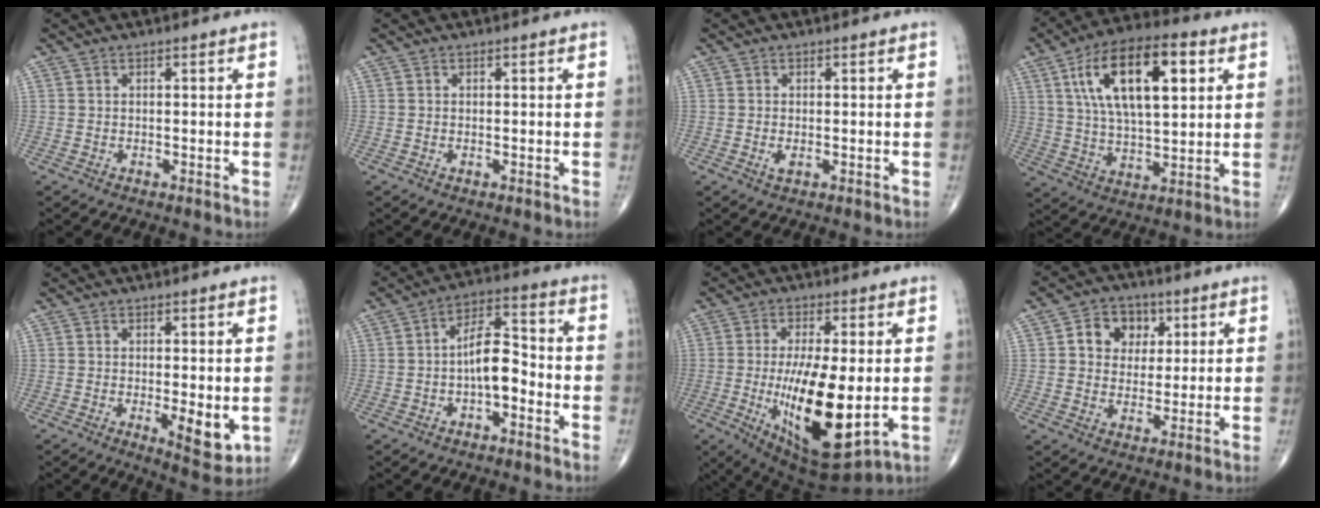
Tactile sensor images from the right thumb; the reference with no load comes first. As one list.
[{"total": 0.0}, {"total": 1.4, "force": [-0.2, 0.7, 1.2], "torque": [-0.025, -0.004, -0.005]}, {"total": 19.3, "force": [6.5, 8.4, 16.1], "torque": [-0.264, -0.002, 0.109]}, {"total": 6.7, "force": [-1.0, 2.5, 6.1], "torque": [-0.080, -0.019, -0.008]}, {"total": 8.7, "force": [-2.0, 4.3, 7.3], "torque": [-0.111, 0.037, -0.042]}, {"total": 17.8, "force": [-2.0, 6.2, 16.5], "torque": [-0.292, -0.030, -0.014]}, {"total": 8.2, "force": [2.5, 6.8, 4.0], "torque": [-0.020, -0.002, 0.037]}]